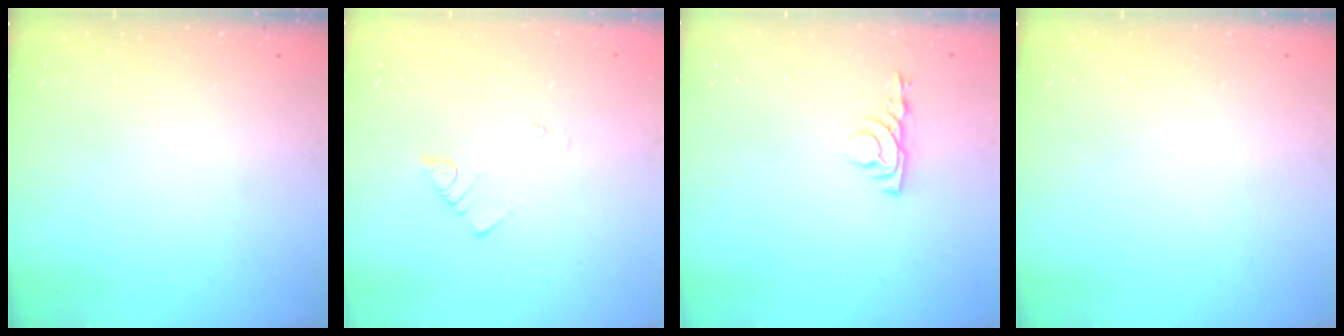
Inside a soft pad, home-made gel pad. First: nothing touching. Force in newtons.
{"total": 2.1, "press": 2.1, "slide": 0.4}
{"total": 3.7, "press": 3.7, "slide": 0.6}
{"total": 0.0}